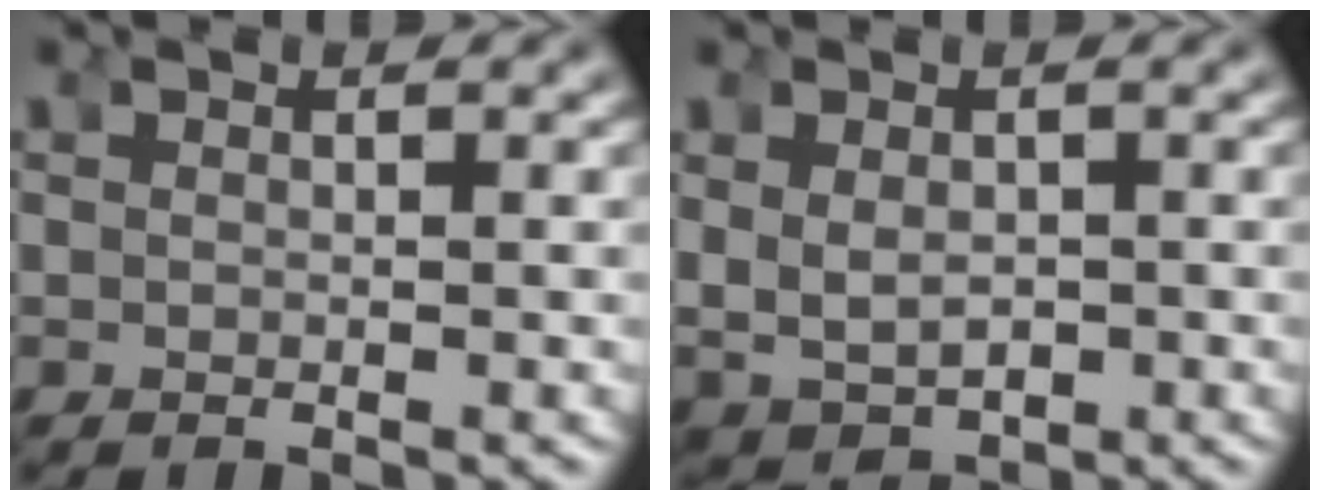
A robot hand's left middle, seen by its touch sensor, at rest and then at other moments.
{"total": 3.6, "force": [-0.3, 3.6, 0.3], "torque": [-0.027, -0.017, 0.001]}